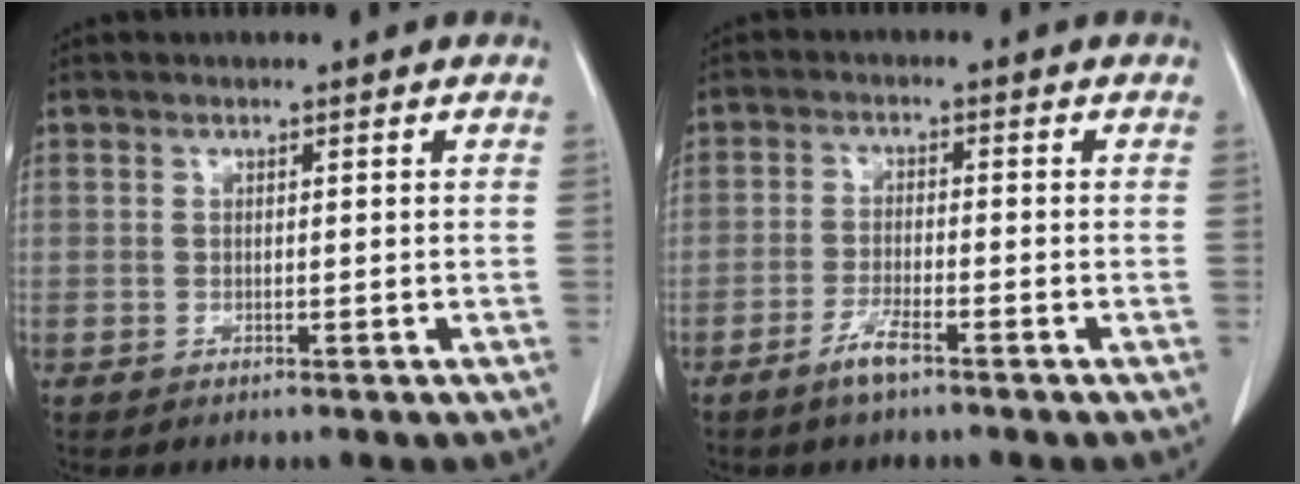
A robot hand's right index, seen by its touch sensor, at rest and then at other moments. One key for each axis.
{"total": 3.5, "fx": -2.6, "fy": 0.4, "fz": 2.4, "tx": -0.052, "ty": -0.003, "tz": -0.050}